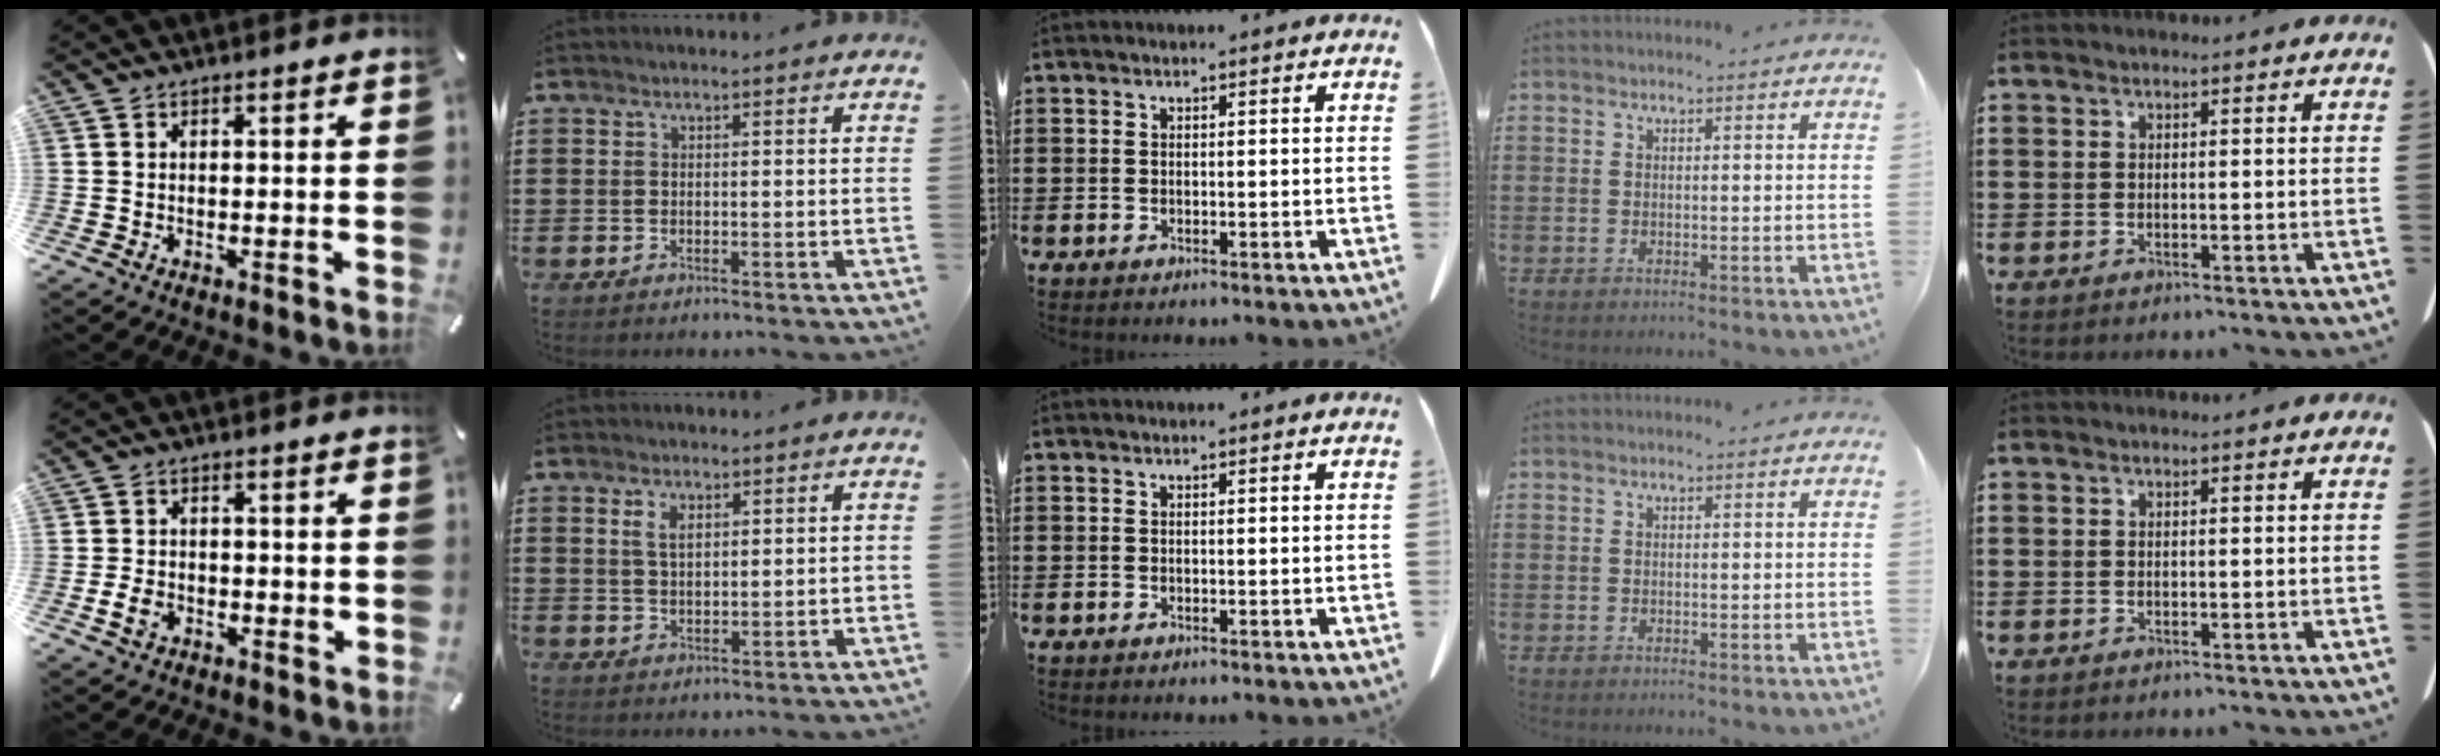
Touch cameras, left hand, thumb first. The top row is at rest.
{"thumb": {"total": 4.1, "force": [-1.0, 2.9, 2.7], "torque": [-0.059, 0.000, -0.018]}, "index": {"total": 3.0, "force": [1.3, 1.5, 2.2], "torque": [-0.049, 0.007, 0.024]}}